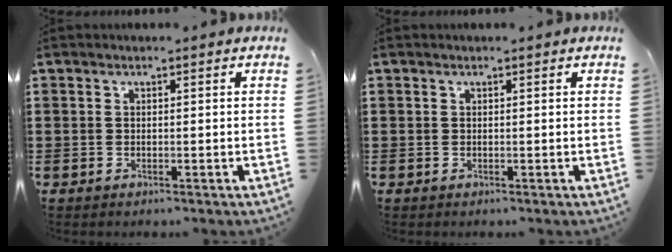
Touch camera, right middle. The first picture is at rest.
{"total": 0.0}